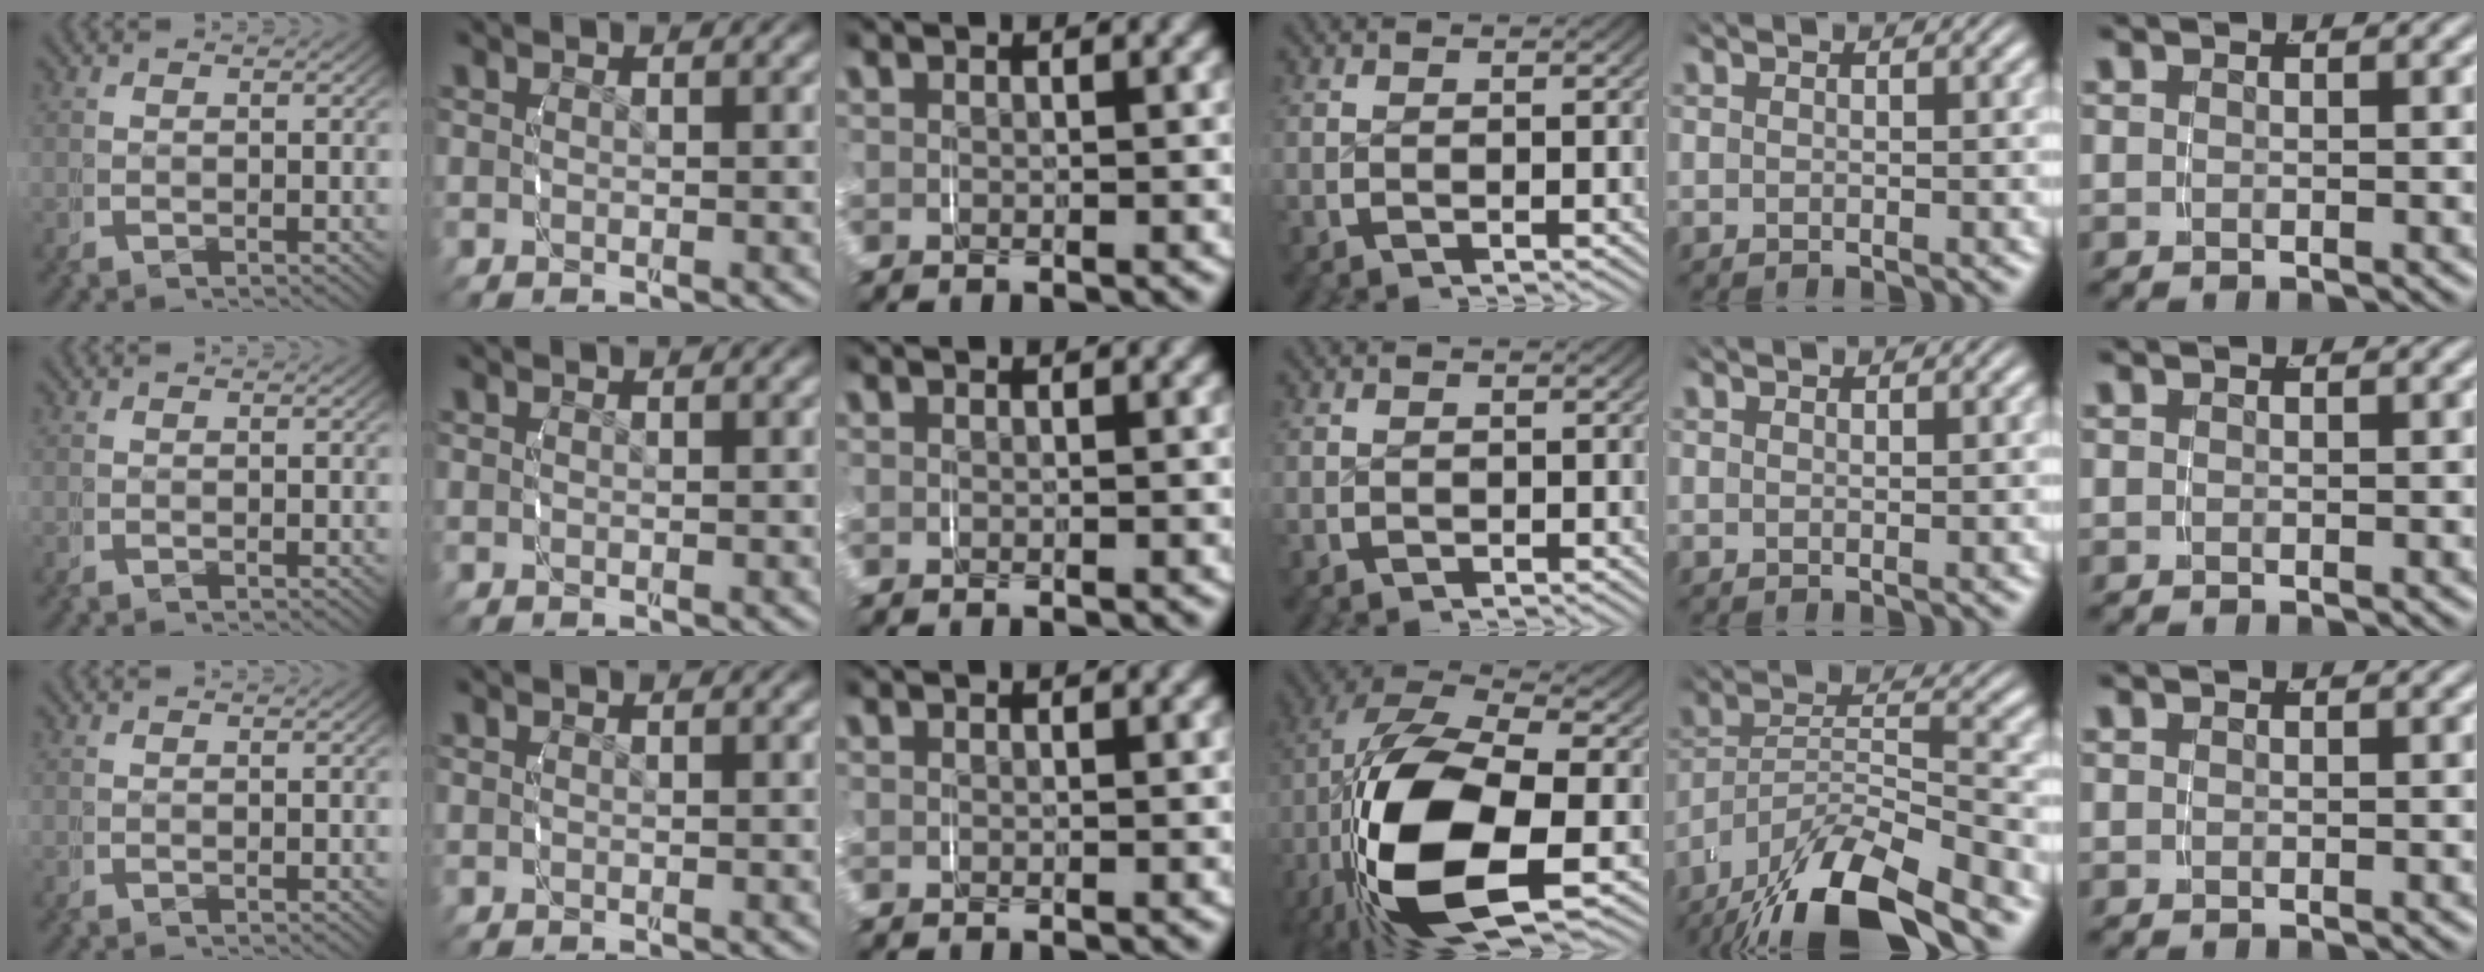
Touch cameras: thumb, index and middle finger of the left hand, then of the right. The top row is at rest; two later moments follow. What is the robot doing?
{"motion": "grasp_and_lifting", "object": "fork"}